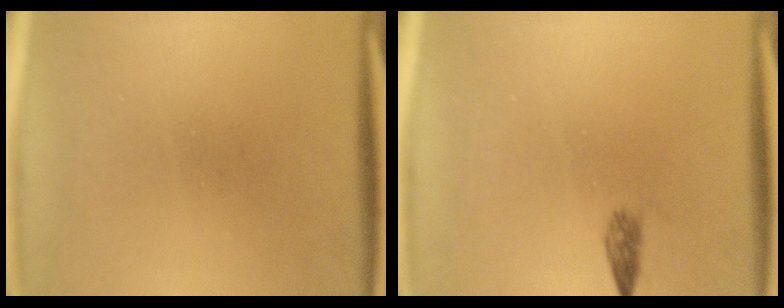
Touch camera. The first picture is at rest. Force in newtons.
{"total": 1.3}